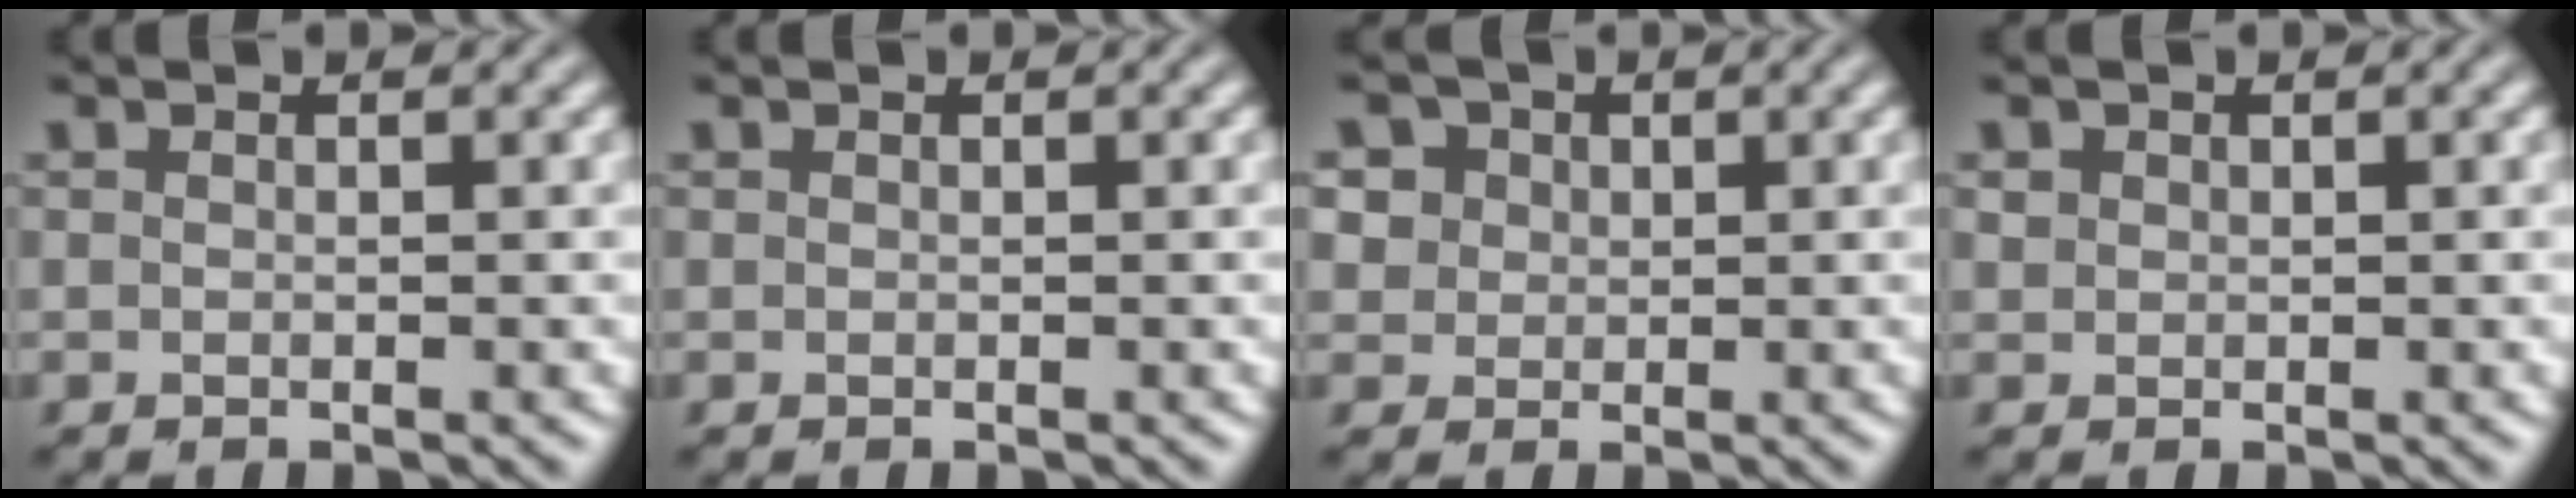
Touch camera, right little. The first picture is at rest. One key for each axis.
{"total": 0.0}
{"total": 4.8, "fx": 2.3, "fy": 3.8, "fz": 1.8, "tx": -0.041, "ty": 0.013, "tz": 0.033}
{"total": 0.6, "fx": 0.2, "fy": 0.6, "fz": 0.1, "tx": 0.001, "ty": -0.001, "tz": 0.005}